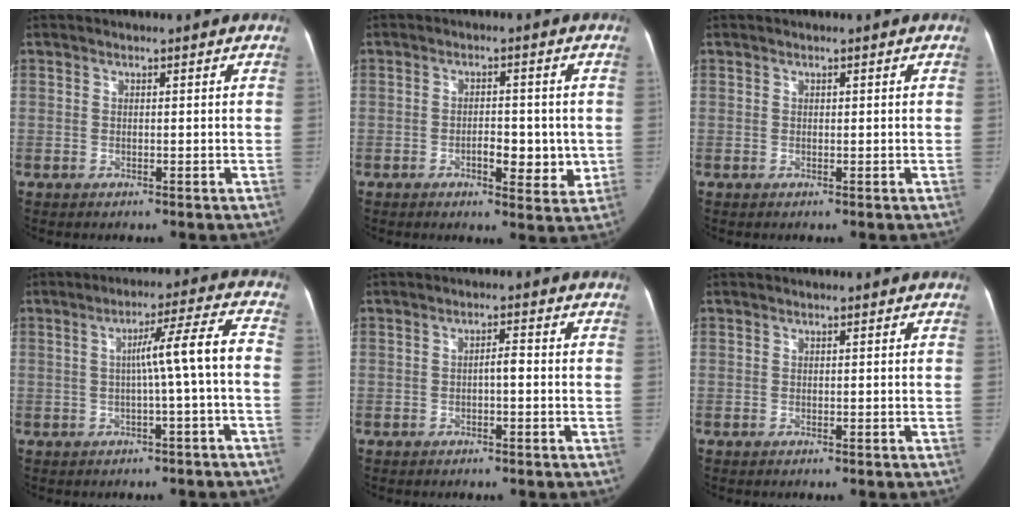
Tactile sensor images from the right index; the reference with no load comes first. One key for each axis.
{"total": 6.0, "fx": -1.1, "fy": 2.7, "fz": 5.2, "tx": -0.067, "ty": 0.001, "tz": -0.011}
{"total": 0.0}
{"total": 7.2, "fx": -0.9, "fy": -0.9, "fz": 7.1, "tx": -0.109, "ty": 0.023, "tz": -0.010}
{"total": 1.8, "fx": -0.5, "fy": 0.5, "fz": 1.7, "tx": -0.025, "ty": 0.006, "tz": -0.008}
{"total": 0.0}